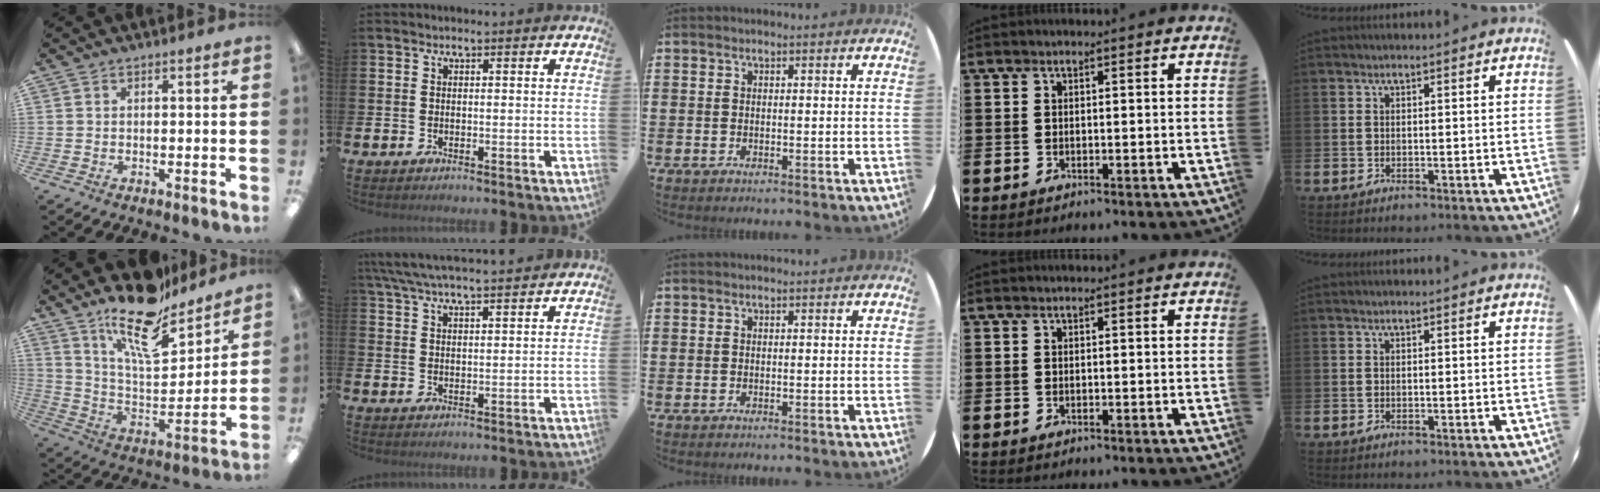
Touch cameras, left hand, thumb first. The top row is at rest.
{"thumb": {"total": 18.0, "force": [13.7, 6.1, 10.0], "torque": [-0.176, -0.089, 0.234]}, "index": {"total": 5.2, "force": [4.8, 0.2, 1.9], "torque": [-0.053, -0.016, 0.088]}}